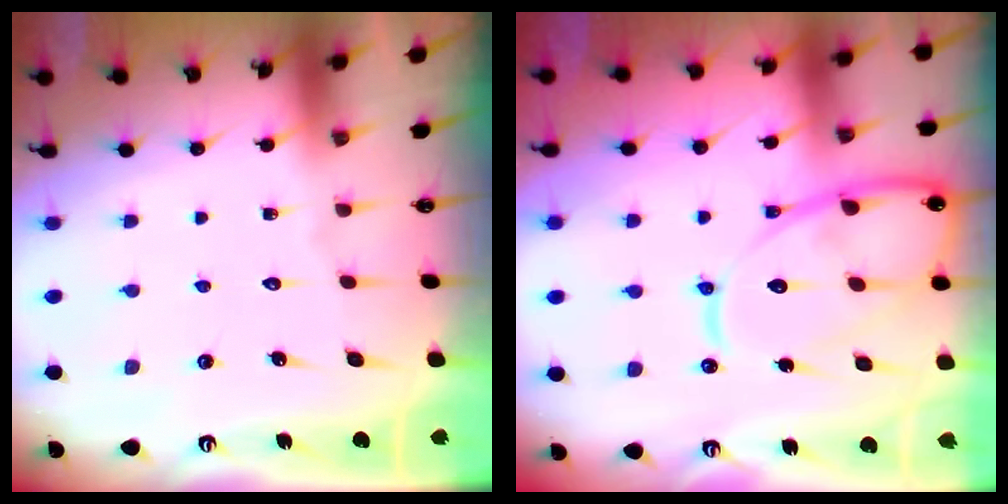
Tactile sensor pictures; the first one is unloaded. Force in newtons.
{"total": 16.8, "press": 16.7, "slide": 1.6}